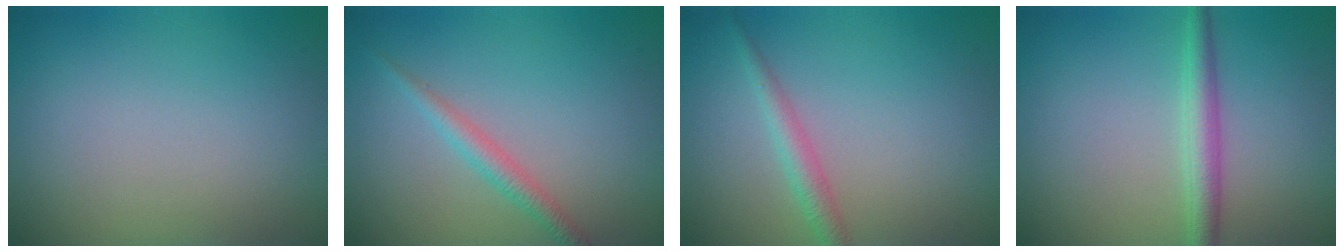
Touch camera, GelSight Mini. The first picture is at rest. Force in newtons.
{"total": 1.9, "press": 1.9, "slide": 0.1}
{"total": 2.0, "press": 2.0, "slide": 0.1}
{"total": 2.7, "press": 2.7, "slide": 0.0}